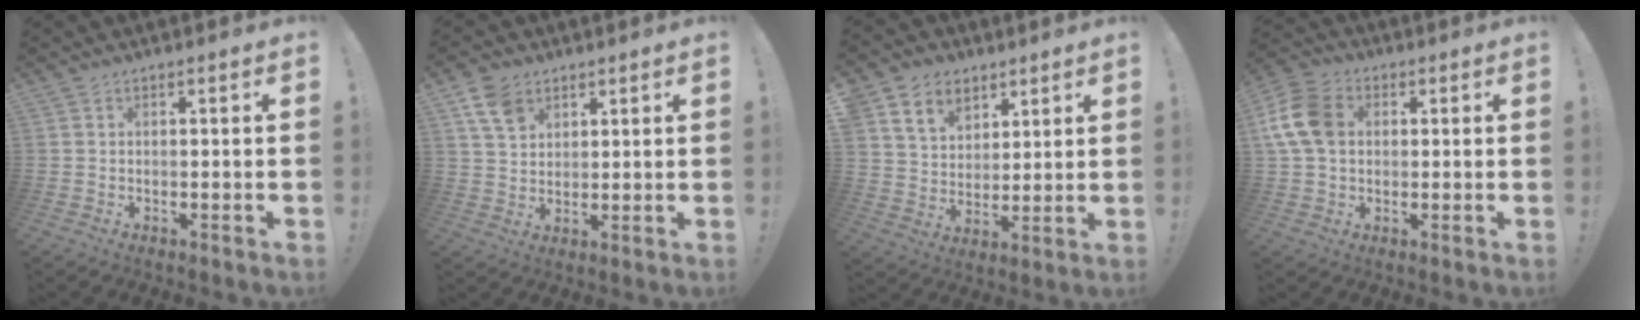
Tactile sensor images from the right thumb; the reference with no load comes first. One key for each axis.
{"total": 8.1, "fx": 4.7, "fy": 5.4, "fz": 3.7, "tx": -0.058, "ty": -0.017, "tz": 0.093}
{"total": 10.4, "fx": 6.5, "fy": 7.6, "fz": 2.8, "tx": -0.056, "ty": -0.042, "tz": 0.131}
{"total": 12.3, "fx": 2.1, "fy": 9.1, "fz": 8.0, "tx": -0.161, "ty": 0.010, "tz": 0.044}